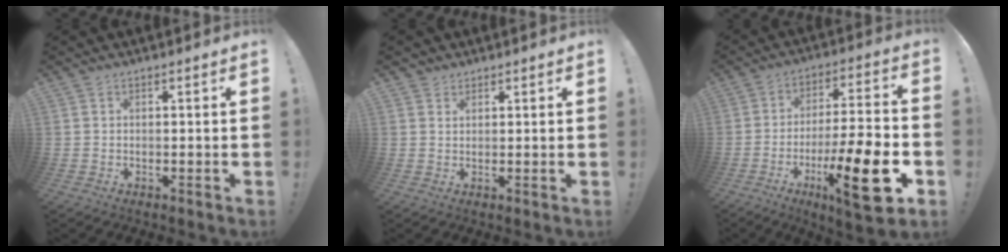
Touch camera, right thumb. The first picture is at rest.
{"total": 2.0, "force": [1.5, 1.3, 0.3], "torque": [-0.005, -0.007, 0.028]}
{"total": 20.1, "force": [-8.1, 4.4, 17.9], "torque": [-0.267, 0.034, -0.120]}